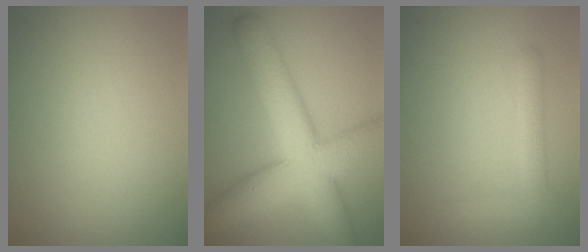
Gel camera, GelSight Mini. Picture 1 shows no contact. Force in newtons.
{"total": 9.4, "press": 9.4, "slide": 0.2}
{"total": 1.8, "press": 1.8, "slide": 0.1}